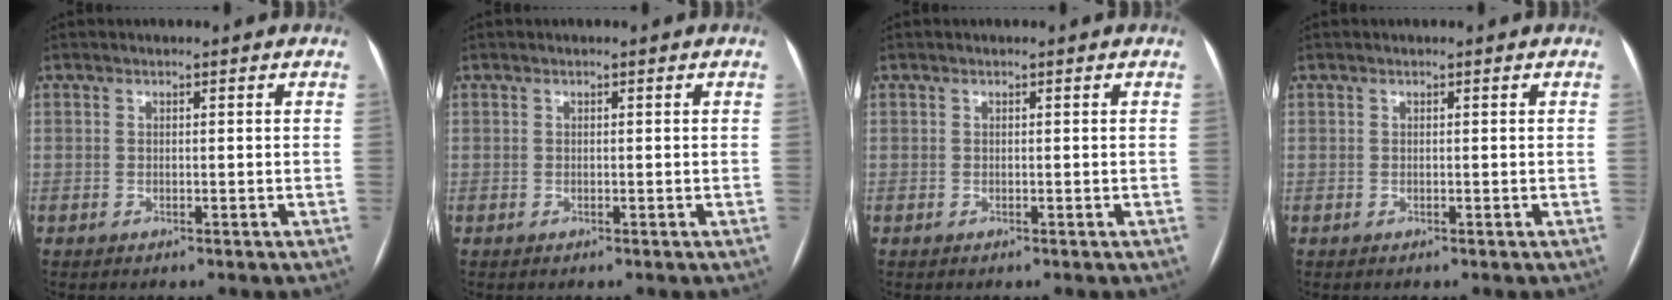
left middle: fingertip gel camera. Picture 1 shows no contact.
{"total": 0.0}
{"total": 0.0}
{"total": 0.0}